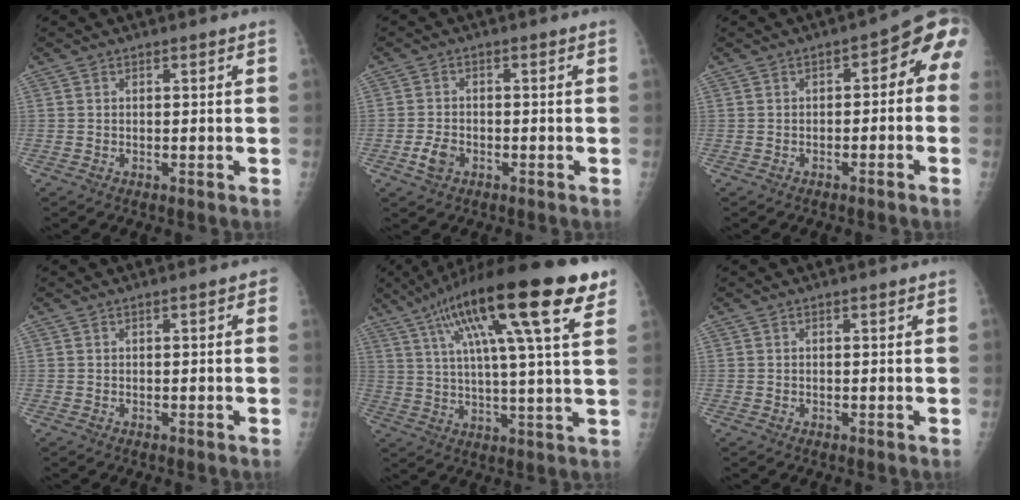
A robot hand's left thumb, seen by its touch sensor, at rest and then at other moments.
{"total": 3.4, "force": [-1.5, 2.3, 1.9], "torque": [-0.035, 0.006, -0.029]}
{"total": 6.7, "force": [-1.5, 3.8, 5.3], "torque": [-0.036, 0.042, -0.029]}
{"total": 1.3, "force": [0.2, 0.6, 1.1], "torque": [-0.009, 0.004, -0.002]}
{"total": 24.7, "force": [12.5, 4.3, 20.8], "torque": [-0.334, 0.001, 0.194]}
{"total": 0.0}